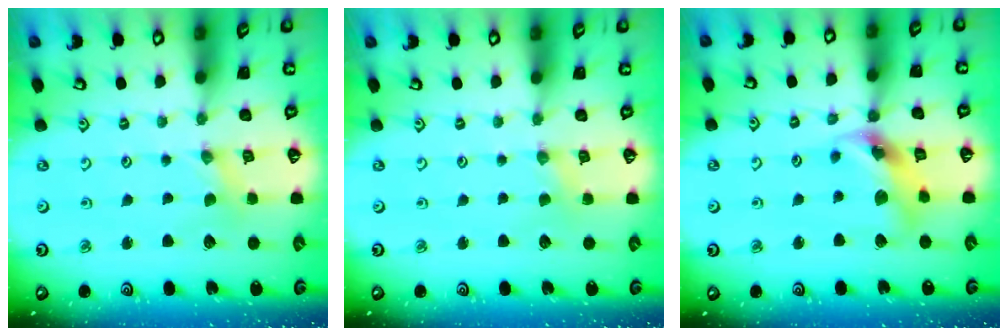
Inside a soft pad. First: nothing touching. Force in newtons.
{"total": 1.3, "press": 1.2, "slide": 0.2}
{"total": 13.5, "press": 13.3, "slide": 1.8}